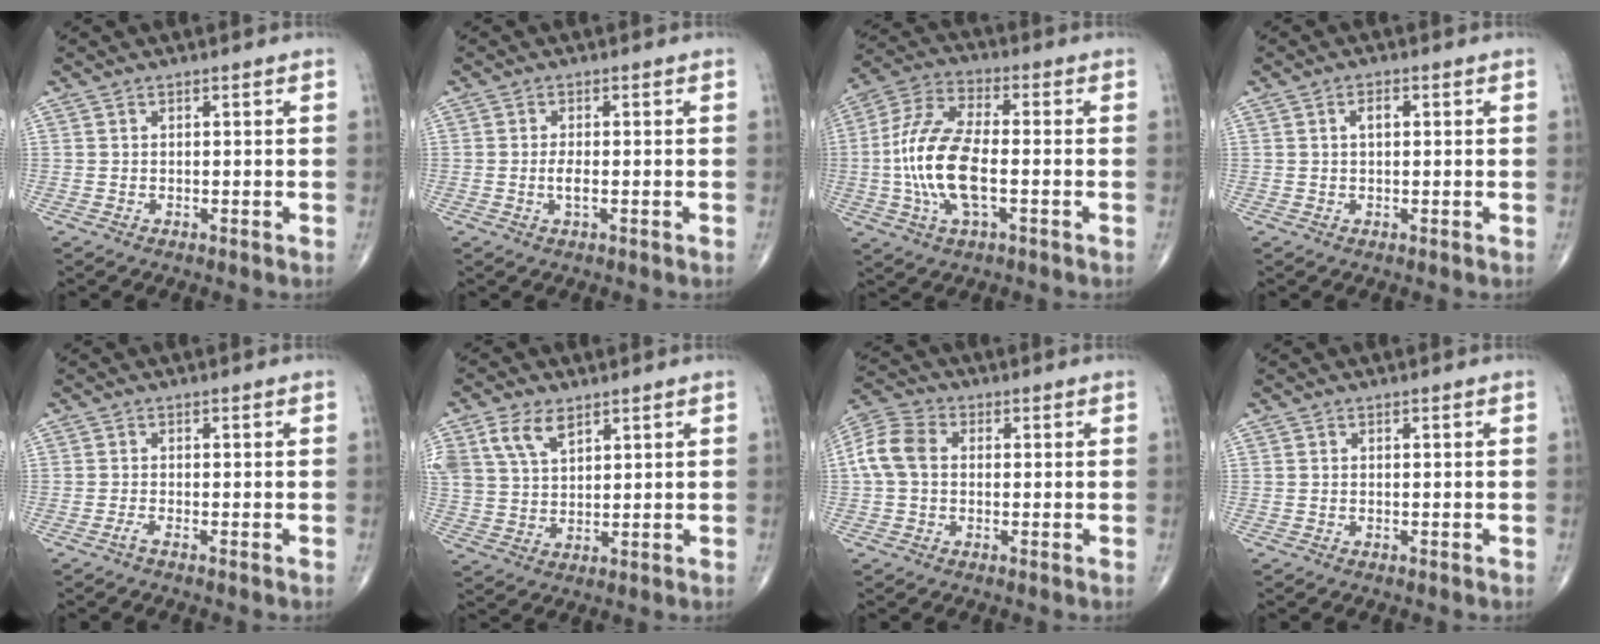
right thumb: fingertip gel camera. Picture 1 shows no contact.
{"total": 2.0, "force": [-0.4, 0.8, 1.8], "torque": [-0.041, -0.001, -0.008]}
{"total": 14.7, "force": [-2.1, 6.3, 13.1], "torque": [-0.281, 0.023, -0.044]}
{"total": 2.2, "force": [0.5, 1.2, 1.8], "torque": [-0.030, 0.006, 0.008]}
{"total": 0.7, "force": [-0.6, -0.1, 0.3], "torque": [-0.013, 0.001, -0.014]}
{"total": 7.8, "force": [4.3, 4.4, 4.9], "torque": [-0.090, -0.008, 0.090]}
{"total": 7.6, "force": [0.5, 5.7, 5.0], "torque": [-0.105, 0.024, 0.000]}
{"total": 0.0}